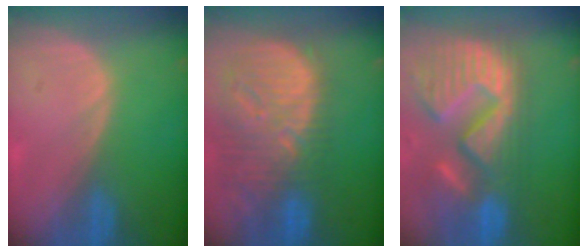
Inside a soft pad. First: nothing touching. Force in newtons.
{"total": 13.4, "press": 11.6, "slide": 6.8}
{"total": 14.9, "press": 12.4, "slide": 8.2}